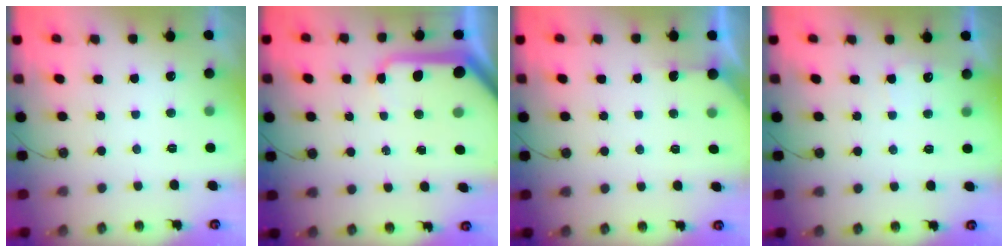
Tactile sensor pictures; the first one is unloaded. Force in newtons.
{"total": 13.0, "press": 12.9, "slide": 1.7}
{"total": 2.5, "press": 2.5, "slide": 0.2}
{"total": 3.0, "press": 3.0, "slide": 0.3}